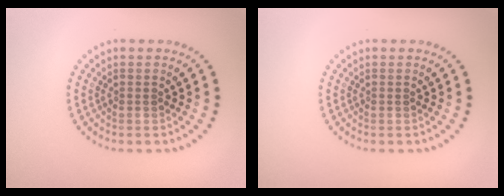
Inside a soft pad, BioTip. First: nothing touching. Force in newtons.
{"total": 0.0}